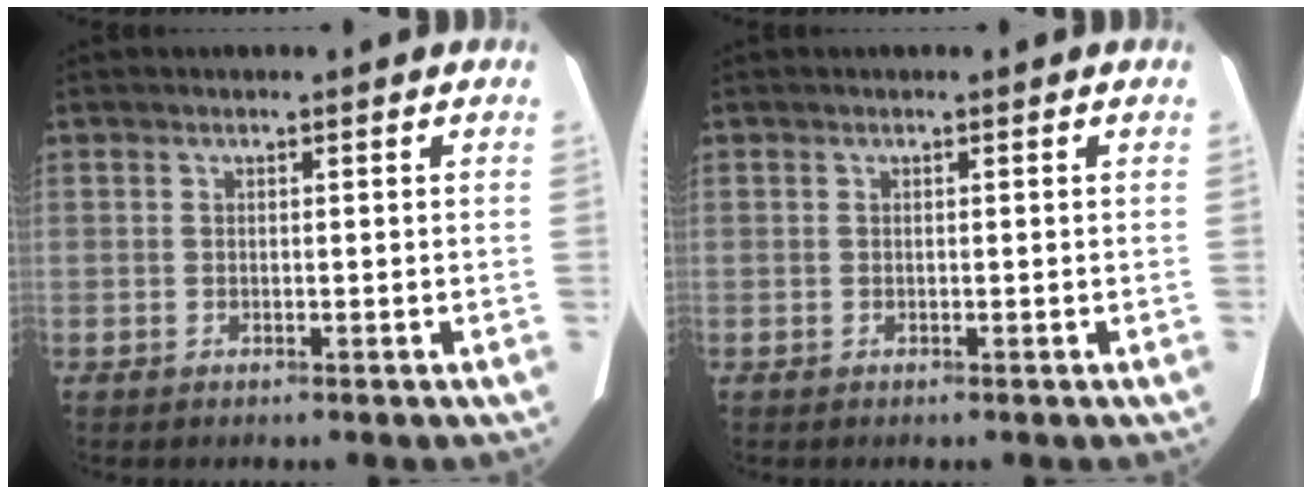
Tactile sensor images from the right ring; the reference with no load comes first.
{"total": 0.0}